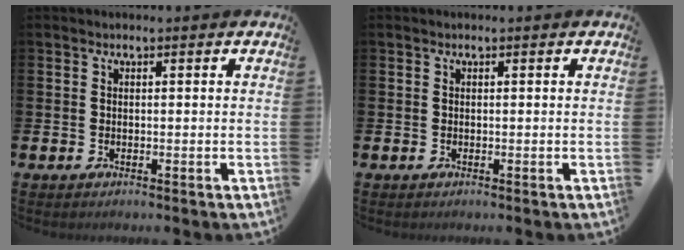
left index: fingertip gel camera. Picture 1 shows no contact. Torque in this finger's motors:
{"motor_torque": [0.01, 0.00, -0.01, 0.01]}